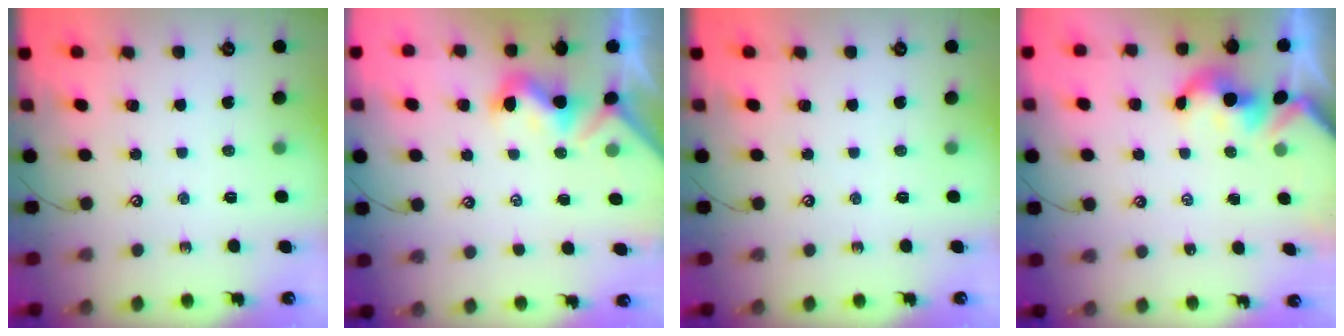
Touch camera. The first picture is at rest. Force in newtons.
{"total": 0.8, "press": 0.5, "slide": 0.6}
{"total": 0.0}
{"total": 1.5, "press": 1.5, "slide": 0.1}